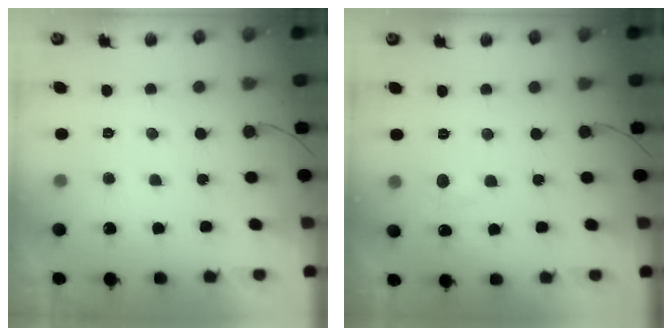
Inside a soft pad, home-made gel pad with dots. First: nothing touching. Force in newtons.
{"total": 4.6, "press": 4.5, "slide": 0.7}